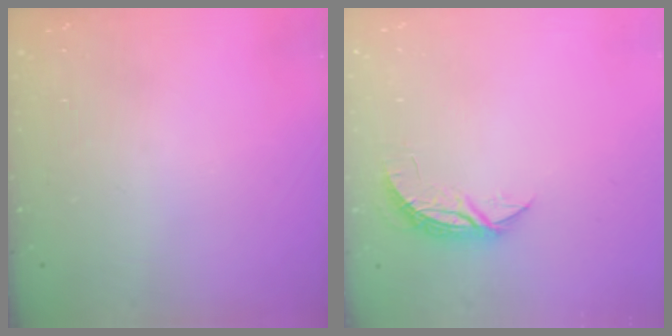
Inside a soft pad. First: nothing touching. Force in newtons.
{"total": 5.2, "press": 5.2, "slide": 0.3}